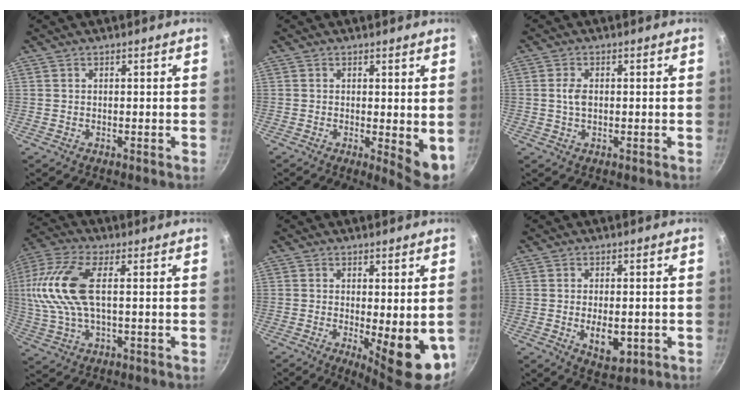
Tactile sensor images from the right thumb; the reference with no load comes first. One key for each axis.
{"total": 5.7, "fx": 0.2, "fy": 1.9, "fz": 5.4, "tx": -0.069, "ty": -0.015, "tz": 0.005}
{"total": 2.9, "fx": 0.2, "fy": 1.8, "fz": 2.3, "tx": -0.040, "ty": 0.004, "tz": 0.002}
{"total": 15.2, "fx": 1.7, "fy": 6.6, "fz": 13.5, "tx": -0.292, "ty": 0.012, "tz": 0.024}
{"total": 10.7, "fx": -2.0, "fy": 3.0, "fz": 10.0, "tx": -0.120, "ty": -0.012, "tz": -0.015}
{"total": 7.0, "fx": -1.4, "fy": 3.7, "fz": 5.7, "tx": -0.073, "ty": -0.005, "tz": -0.009}